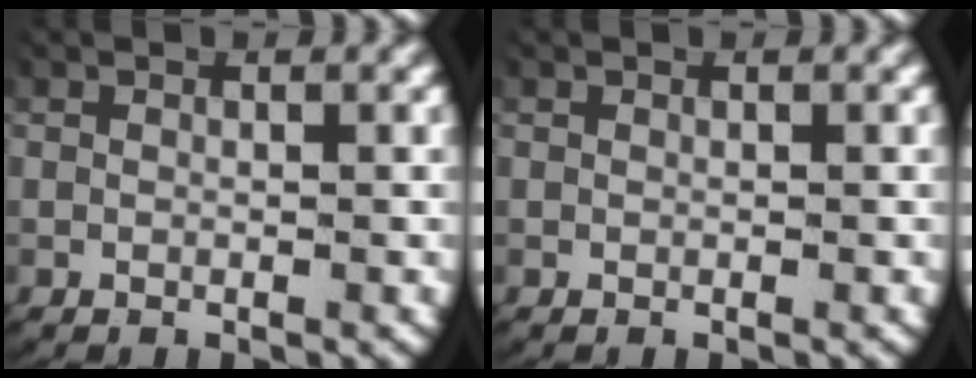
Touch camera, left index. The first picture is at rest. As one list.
[{"total": 0.0}]